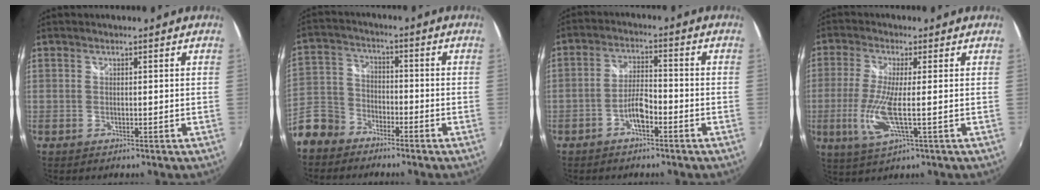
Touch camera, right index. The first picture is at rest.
{"total": 11.6, "force": [-7.6, 7.9, 3.6], "torque": [-0.106, 0.017, -0.152]}
{"total": 4.8, "force": [-2.8, 1.5, 3.6], "torque": [-0.076, 0.010, -0.050]}
{"total": 8.8, "force": [-1.7, 1.2, 8.6], "torque": [-0.187, -0.013, -0.034]}